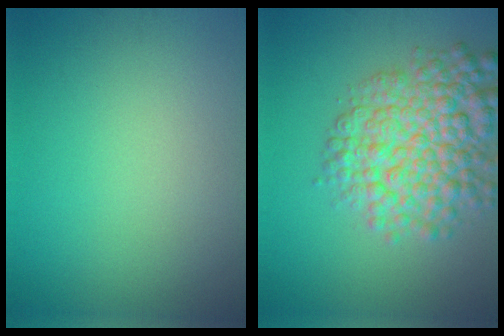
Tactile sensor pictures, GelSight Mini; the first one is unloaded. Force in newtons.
{"total": 7.7, "press": 7.7, "slide": 0.2}